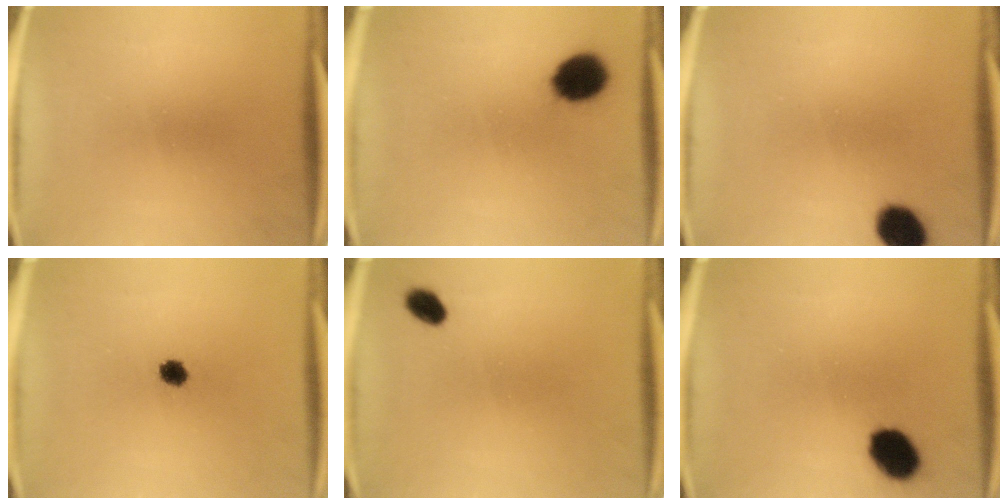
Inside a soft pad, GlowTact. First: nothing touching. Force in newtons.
{"total": 9.1}
{"total": 7.4}
{"total": 3.0}
{"total": 3.2}
{"total": 8.4}